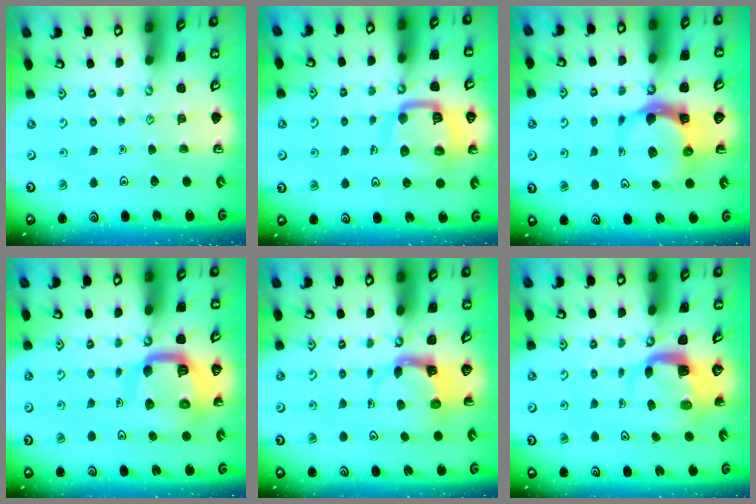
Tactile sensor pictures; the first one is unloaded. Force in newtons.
{"total": 13.7, "press": 13.7, "slide": 1.4}
{"total": 7.4, "press": 7.3, "slide": 1.1}
{"total": 13.0, "press": 13.0, "slide": 1.3}
{"total": 3.6, "press": 3.5, "slide": 0.6}
{"total": 4.0, "press": 3.9, "slide": 0.4}